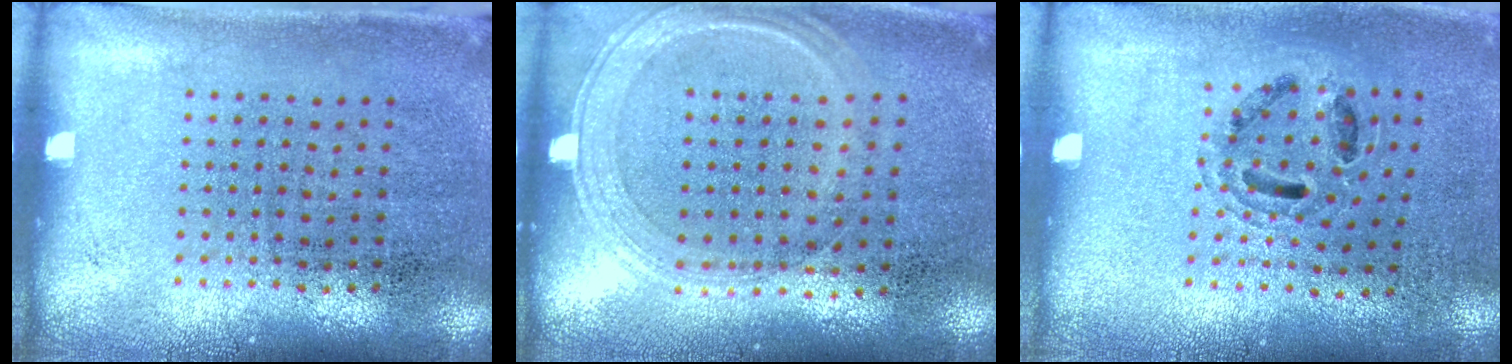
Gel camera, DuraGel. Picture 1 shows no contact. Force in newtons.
{"total": 0.6, "press": 0.5, "slide": 0.2}
{"total": 0.9, "press": 0.8, "slide": 0.3}